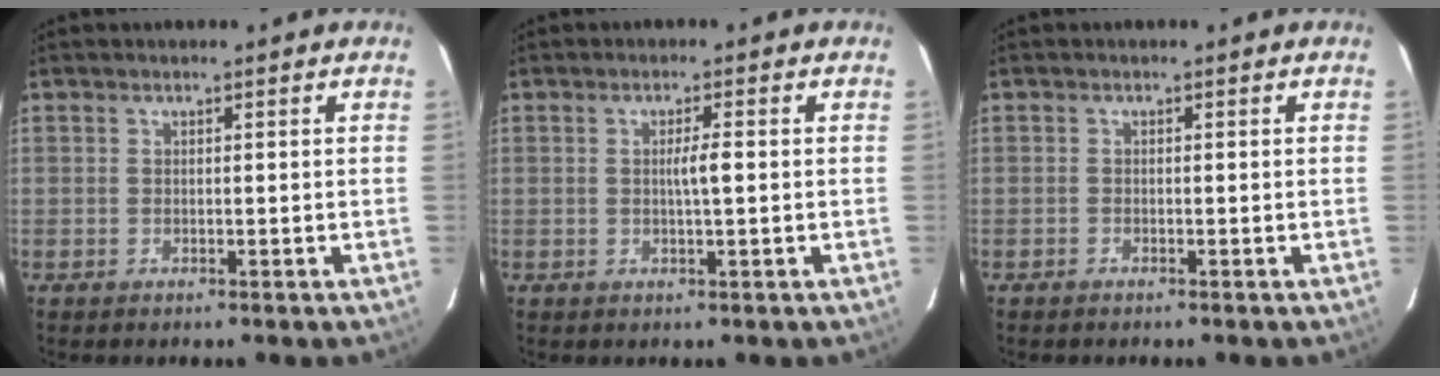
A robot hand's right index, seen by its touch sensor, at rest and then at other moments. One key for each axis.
{"total": 2.3, "fx": 0.0, "fy": -0.1, "fz": 2.3, "tx": -0.042, "ty": 0.000, "tz": 0.000}
{"total": 0.0}